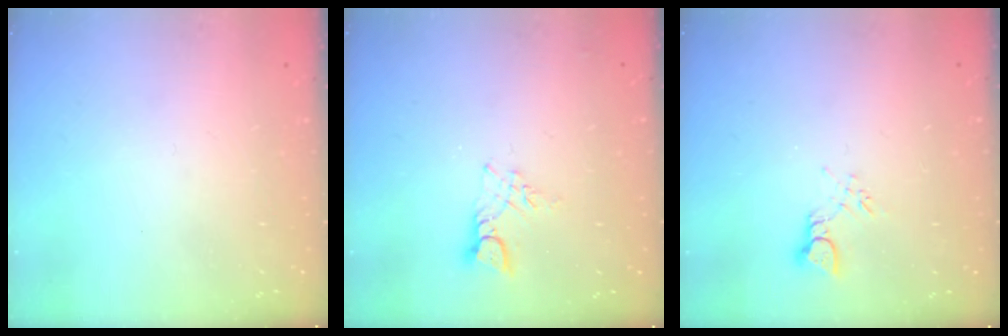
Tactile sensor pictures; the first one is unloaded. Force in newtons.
{"total": 5.0, "press": 5.0, "slide": 0.3}
{"total": 2.8, "press": 2.8, "slide": 0.5}